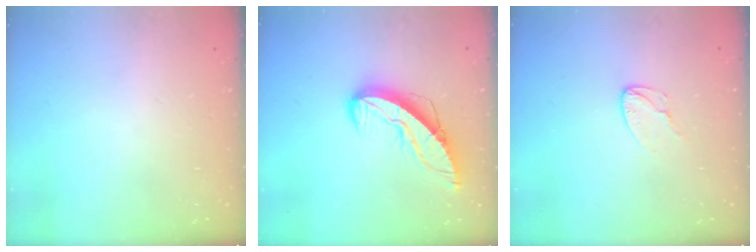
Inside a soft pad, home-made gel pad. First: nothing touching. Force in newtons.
{"total": 10.9, "press": 10.8, "slide": 0.9}
{"total": 4.1, "press": 4.1, "slide": 0.3}